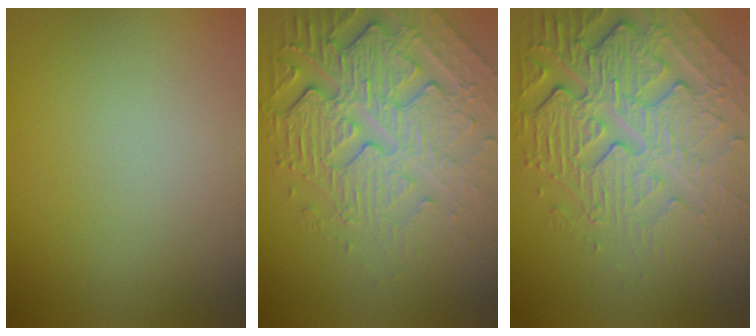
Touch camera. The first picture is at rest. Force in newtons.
{"total": 8.3, "press": 5.8, "slide": 6.0}
{"total": 8.4, "press": 5.8, "slide": 6.0}